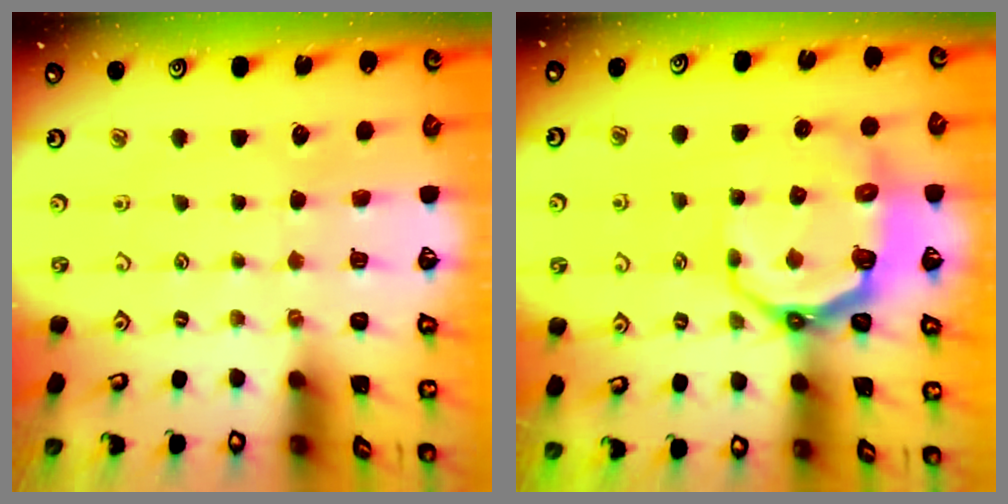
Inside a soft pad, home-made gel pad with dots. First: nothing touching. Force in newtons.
{"total": 9.6, "press": 8.5, "slide": 4.4}